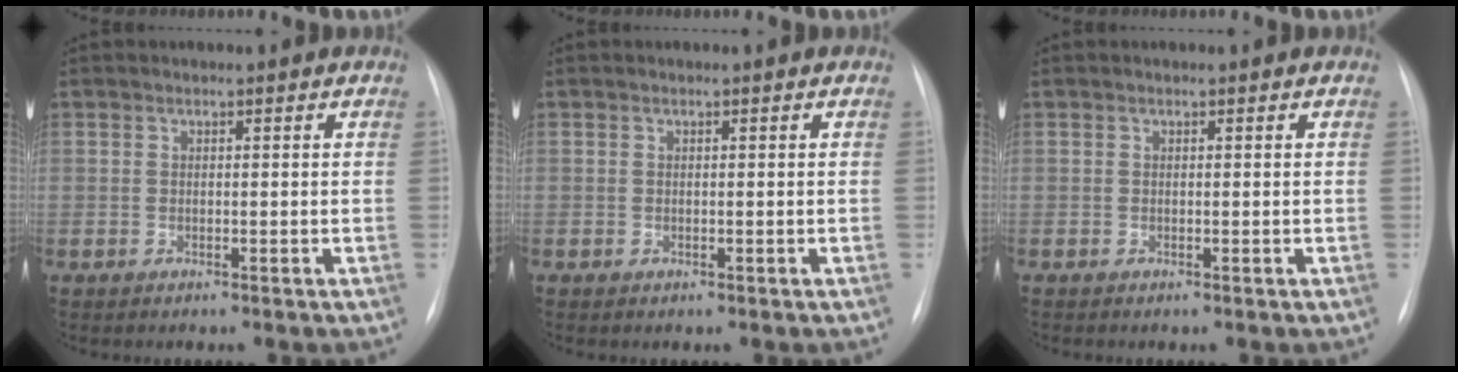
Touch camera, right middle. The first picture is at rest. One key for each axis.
{"total": 0.0}
{"total": 0.0}